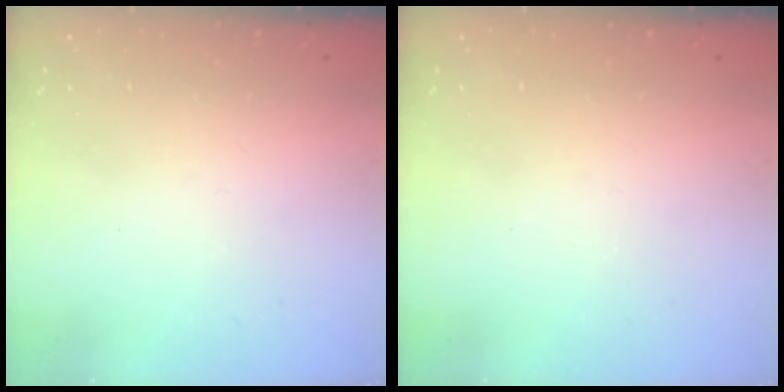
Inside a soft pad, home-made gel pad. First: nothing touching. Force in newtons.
{"total": 0.0}